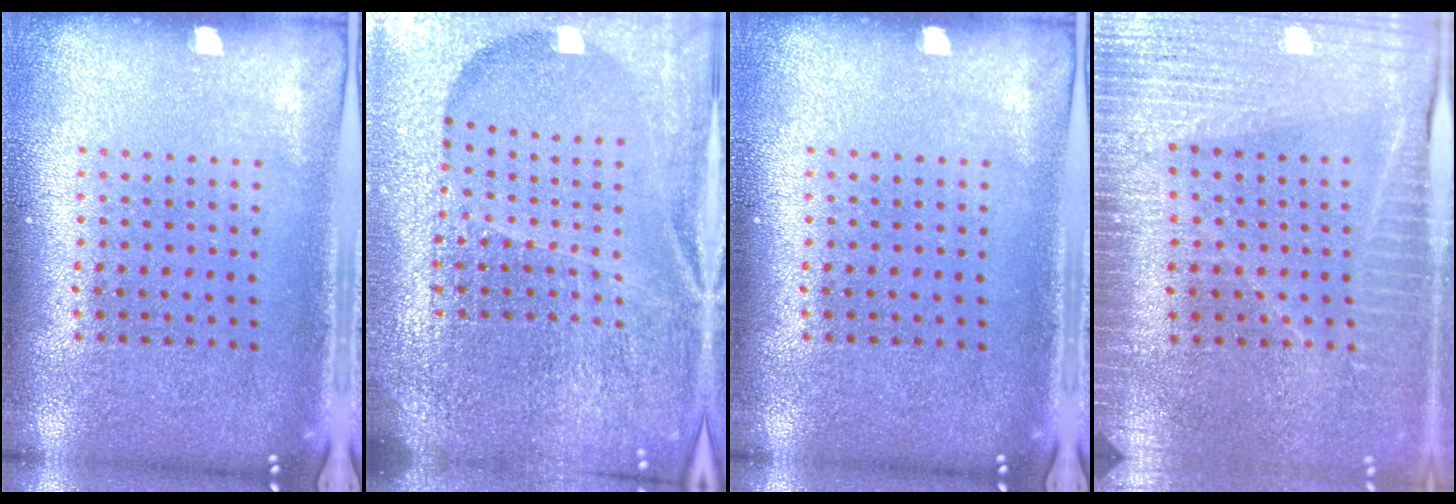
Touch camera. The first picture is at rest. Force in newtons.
{"total": 6.3, "press": 5.5, "slide": 3.1}
{"total": 0.0}
{"total": 3.5, "press": 3.3, "slide": 1.3}